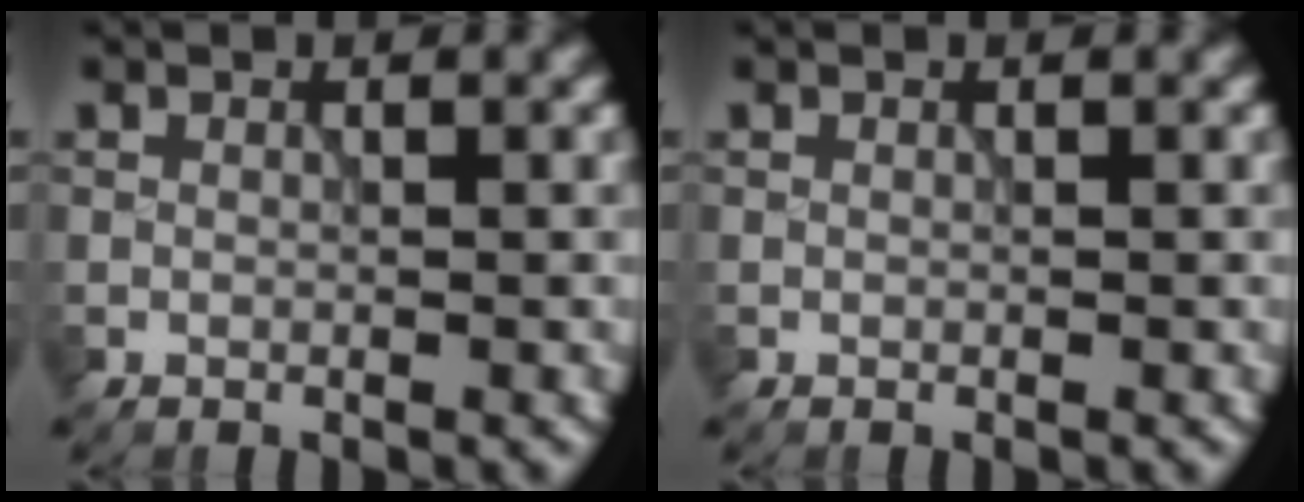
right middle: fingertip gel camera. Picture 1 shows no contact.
{"total": 0.0}